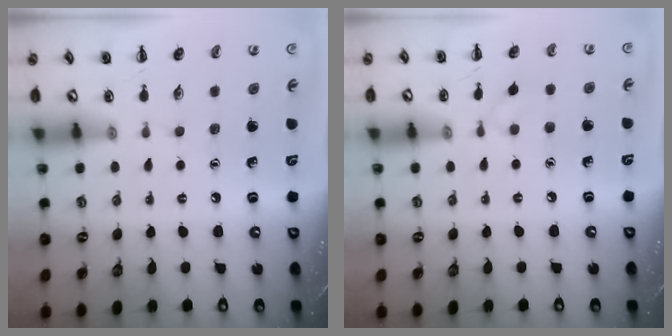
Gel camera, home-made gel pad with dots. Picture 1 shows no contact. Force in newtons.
{"total": 2.9, "press": 2.7, "slide": 1.1}